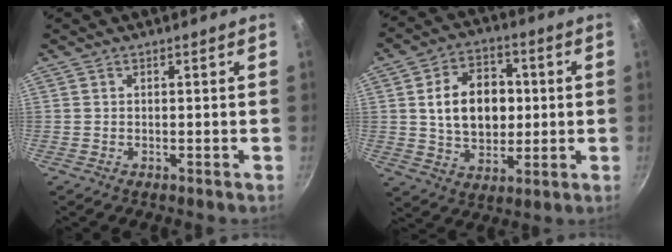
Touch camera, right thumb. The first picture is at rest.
{"total": 14.3, "force": [1.4, 10.3, 9.9], "torque": [-0.123, 0.008, 0.024]}